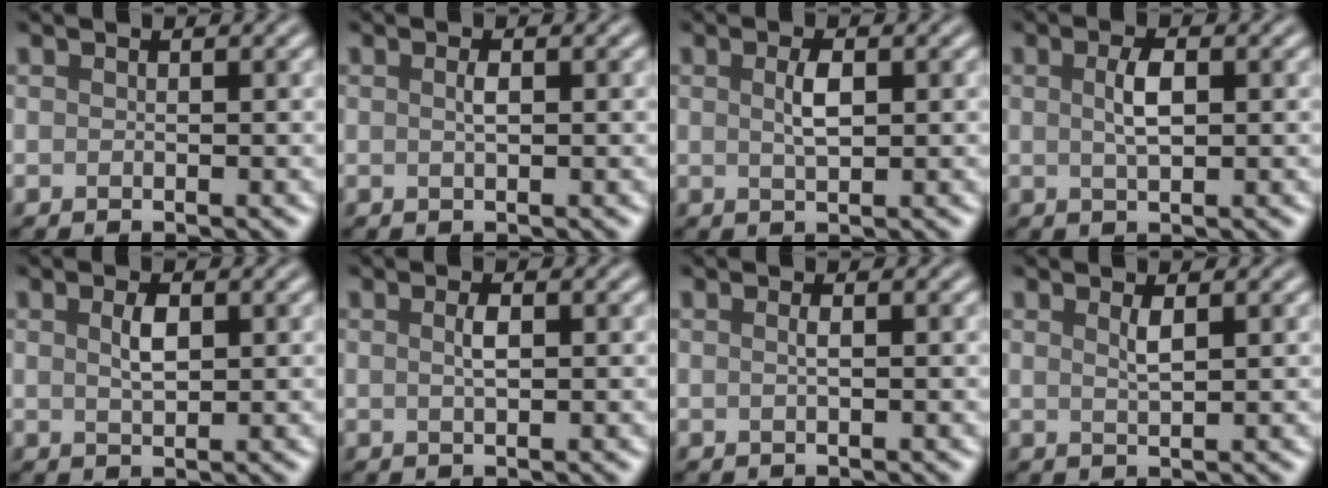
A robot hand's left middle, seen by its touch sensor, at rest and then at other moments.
{"total": 0.9, "force": [0.2, 0.2, 0.9], "torque": [-0.017, 0.002, 0.003]}
{"total": 2.0, "force": [0.5, 0.7, 1.9], "torque": [-0.040, 0.000, 0.010]}
{"total": 2.4, "force": [0.5, 0.9, 2.2], "torque": [-0.046, 0.003, 0.008]}
{"total": 2.0, "force": [0.6, 0.9, 1.7], "torque": [-0.036, 0.000, 0.013]}
{"total": 1.3, "force": [0.3, 0.3, 1.2], "torque": [-0.023, 0.002, 0.004]}
{"total": 0.8, "force": [0.1, 0.2, 0.8], "torque": [-0.013, 0.004, 0.000]}
{"total": 1.3, "force": [0.7, 0.3, 1.1], "torque": [-0.021, 0.000, 0.011]}